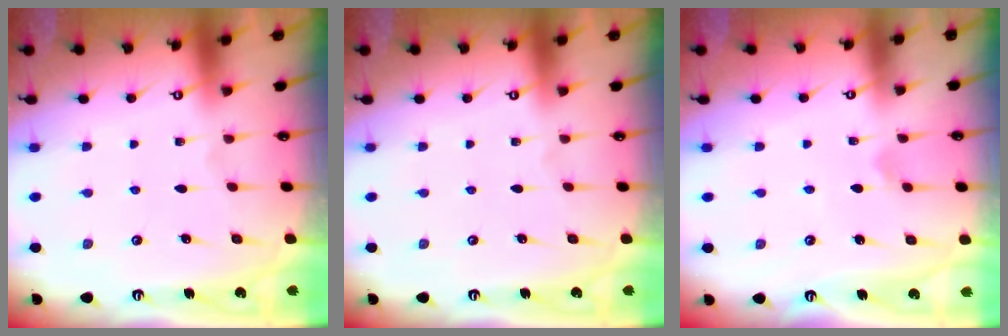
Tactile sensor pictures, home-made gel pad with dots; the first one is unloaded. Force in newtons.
{"total": 0.0}
{"total": 1.3, "press": 1.2, "slide": 0.4}